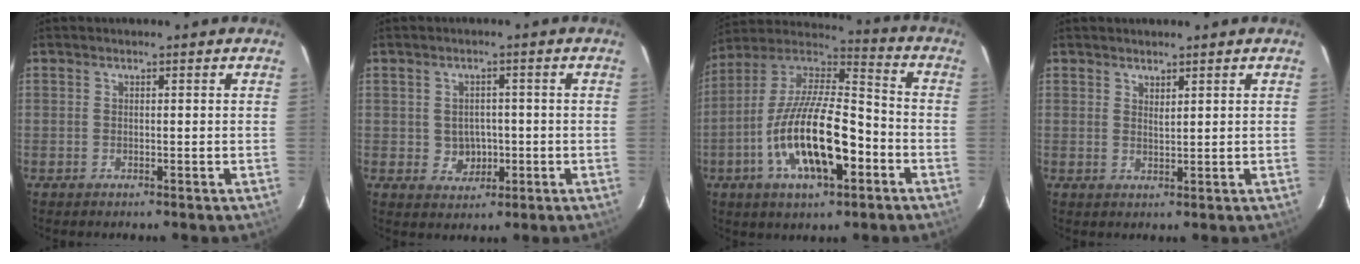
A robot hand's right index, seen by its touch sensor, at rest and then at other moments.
{"total": 4.1, "force": [-0.5, 3.9, 1.3], "torque": [-0.029, 0.011, 0.005]}
{"total": 19.9, "force": [-7.1, 7.3, 17.1], "torque": [-0.328, -0.009, -0.129]}
{"total": 1.5, "force": [1.2, 0.4, 0.6], "torque": [-0.009, 0.000, 0.022]}